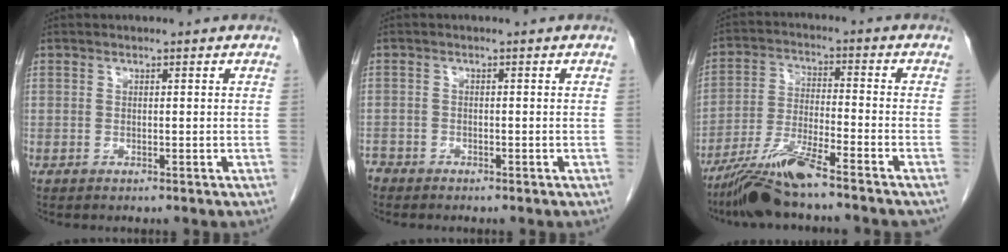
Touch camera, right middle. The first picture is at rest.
{"total": 2.2, "force": [-1.9, 1.1, 0.2], "torque": [-0.006, 0.000, -0.037]}
{"total": 11.0, "force": [-8.7, 0.1, 6.6], "torque": [-0.125, -0.024, -0.158]}